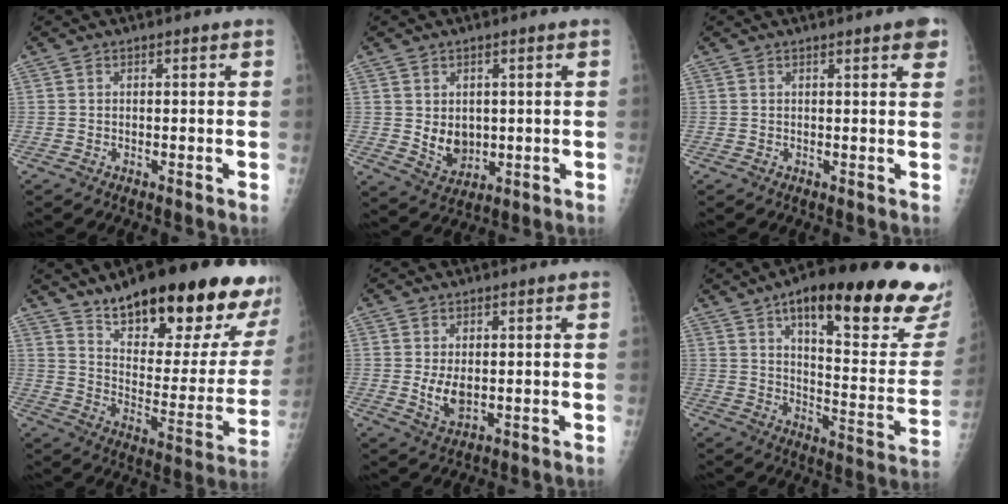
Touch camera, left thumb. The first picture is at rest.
{"total": 6.1, "force": [0.3, 4.8, 3.7], "torque": [-0.034, -0.013, 0.024]}
{"total": 3.3, "force": [1.8, 0.6, 2.7], "torque": [-0.026, -0.003, 0.018]}
{"total": 28.3, "force": [19.3, 8.6, 18.7], "torque": [-0.229, -0.078, 0.286]}
{"total": 4.6, "force": [0.1, 2.7, 3.7], "torque": [-0.063, -0.012, 0.009]}
{"total": 30.0, "force": [17.6, 8.1, 23.0], "torque": [-0.263, -0.056, 0.250]}